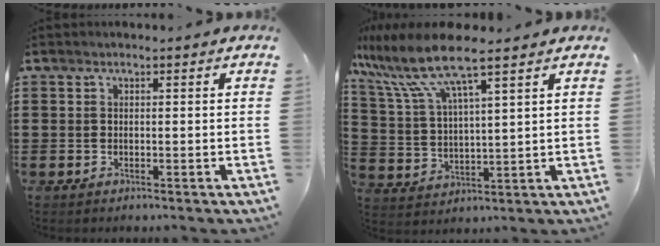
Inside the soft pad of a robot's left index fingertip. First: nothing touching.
{"total": 9.7, "force": [7.4, 1.2, 6.1], "torque": [-0.153, -0.028, 0.126]}